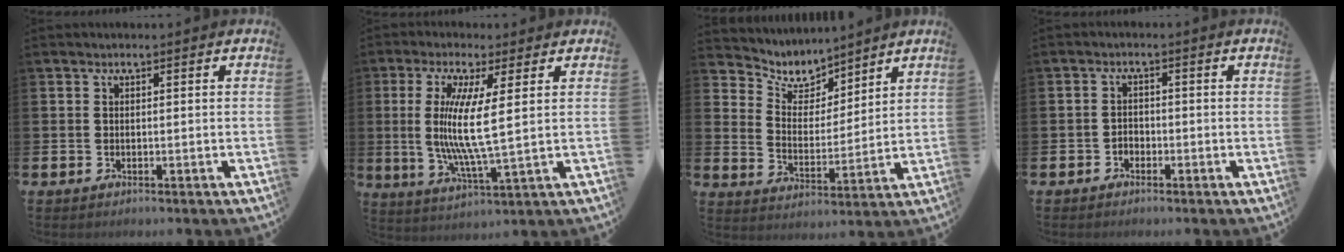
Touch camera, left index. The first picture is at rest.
{"total": 8.8, "force": [2.1, 1.1, 8.5], "torque": [-0.147, -0.015, 0.032]}
{"total": 6.5, "force": [5.9, 2.4, 1.1], "torque": [-0.056, -0.041, 0.103]}
{"total": 1.5, "force": [-1.0, 1.1, 0.1], "torque": [0.001, 0.002, -0.024]}